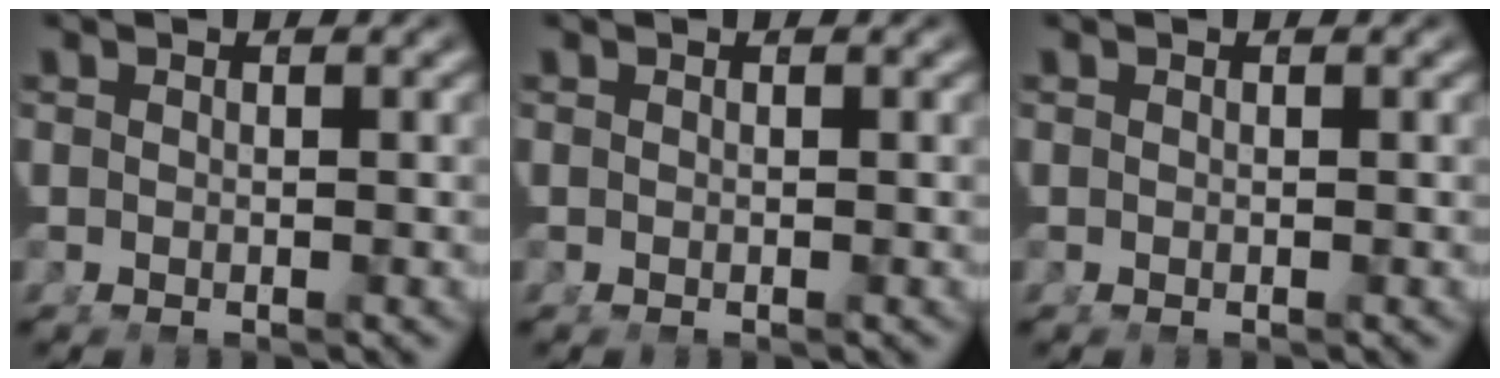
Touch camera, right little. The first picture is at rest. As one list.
[{"total": 0.0}, {"total": 0.0}]